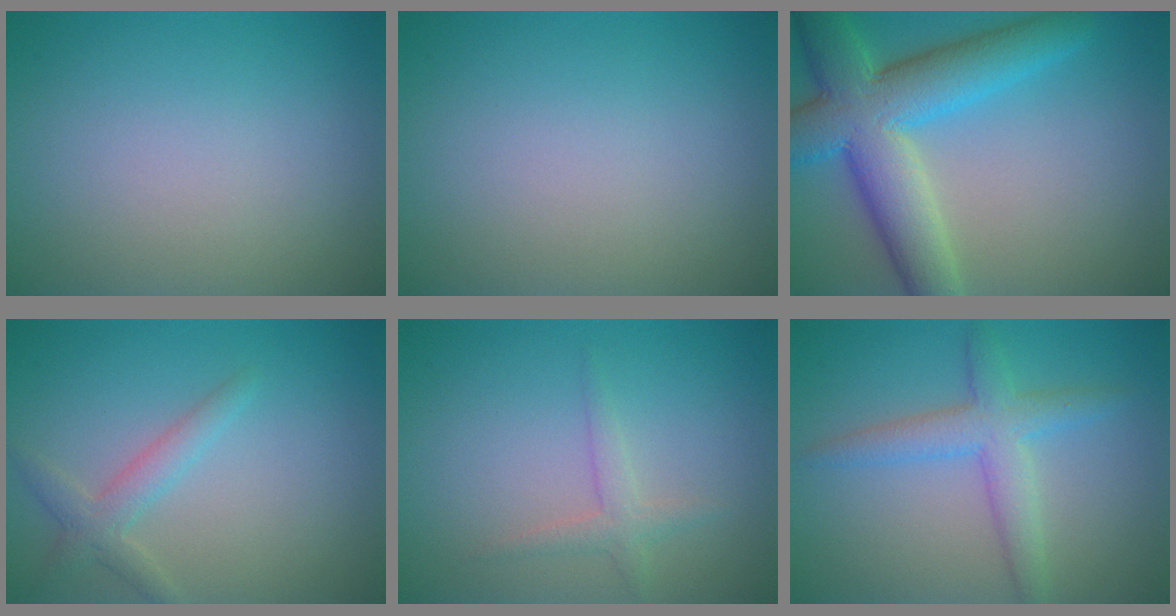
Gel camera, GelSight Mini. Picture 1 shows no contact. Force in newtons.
{"total": 0.0}
{"total": 9.4, "press": 9.4, "slide": 0.3}
{"total": 2.3, "press": 2.3, "slide": 0.1}
{"total": 1.6, "press": 1.6, "slide": 0.0}
{"total": 3.6, "press": 3.6, "slide": 0.2}